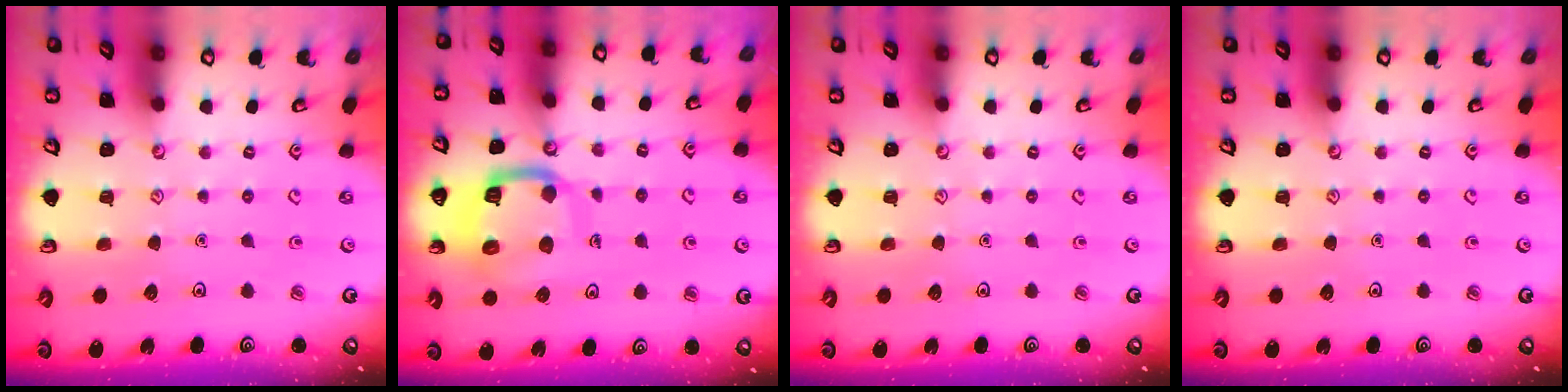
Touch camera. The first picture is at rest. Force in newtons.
{"total": 13.1, "press": 13.0, "slide": 1.7}
{"total": 0.0}
{"total": 0.0}